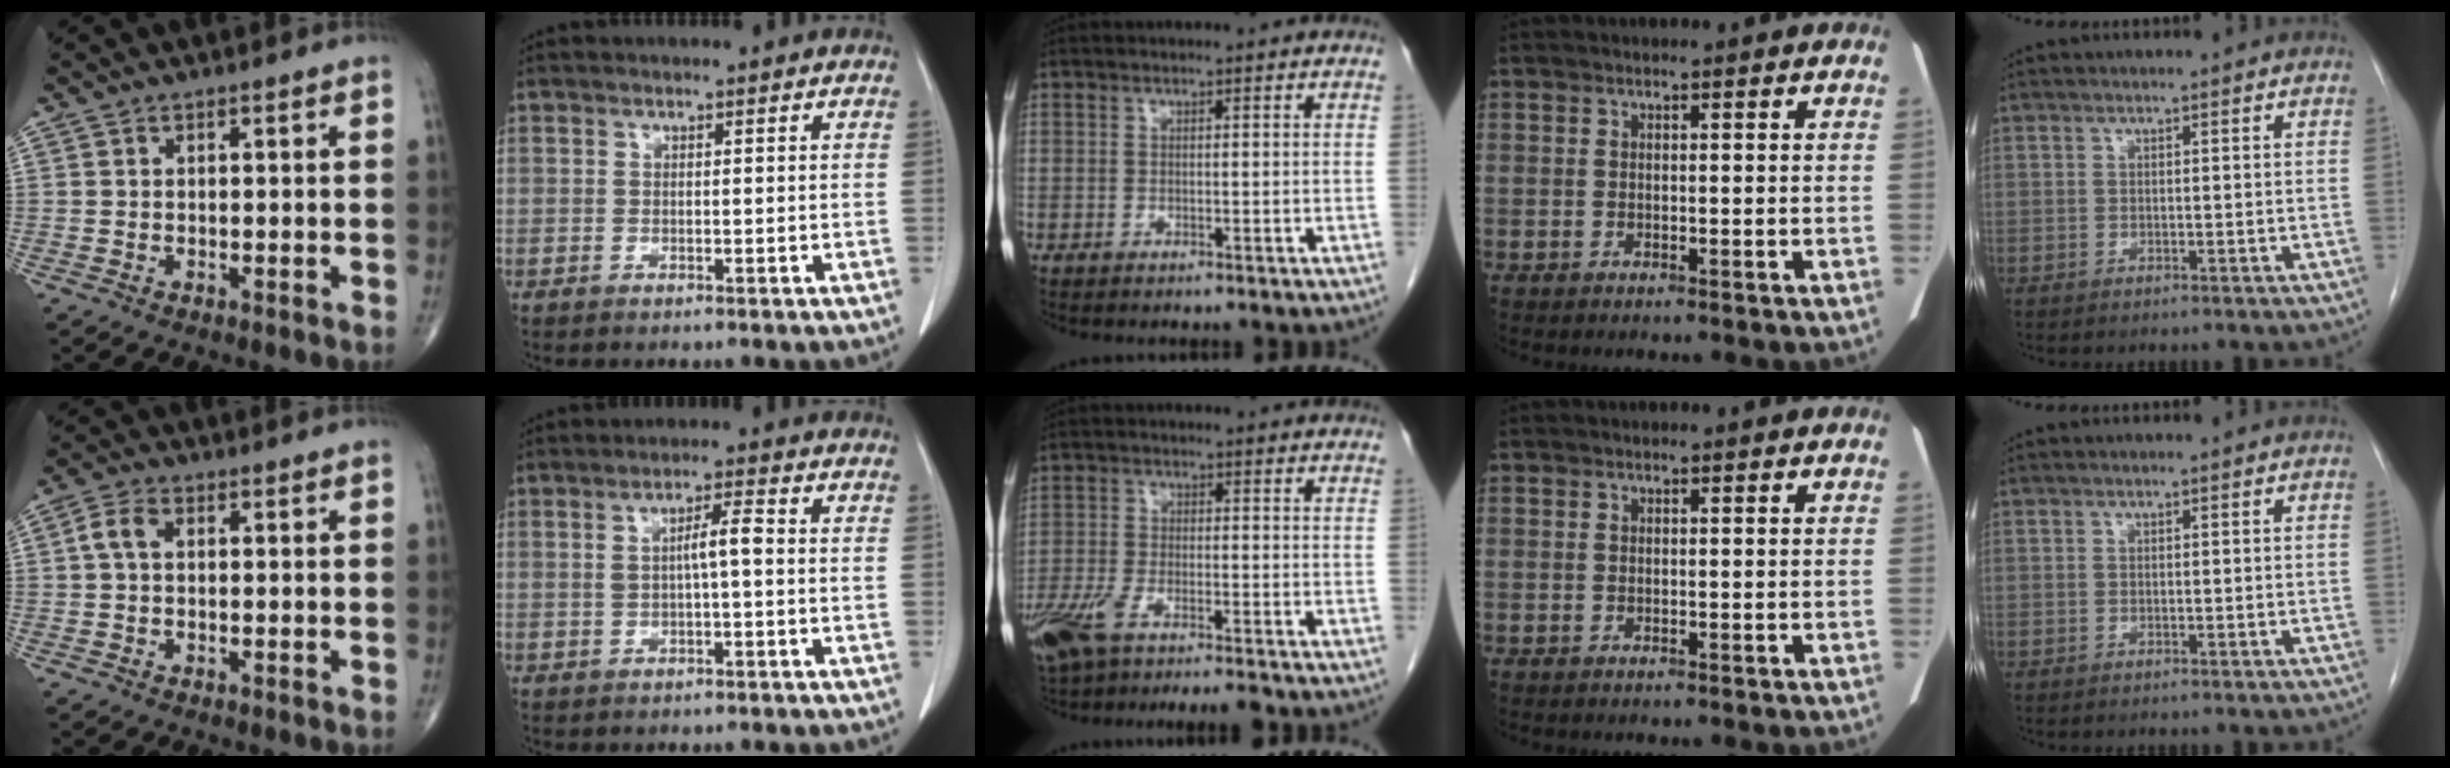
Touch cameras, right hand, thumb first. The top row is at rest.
{"thumb": {"total": 3.6, "force": [0.6, 2.2, 2.8], "torque": [-0.062, 0.011, 0.008]}, "index": {"total": 3.6, "force": [0.1, 0.4, 3.6], "torque": [-0.061, 0.009, 0.006]}, "middle": {"total": 10.5, "force": [-7.7, 2.6, 6.6], "torque": [-0.124, -0.008, -0.132]}}